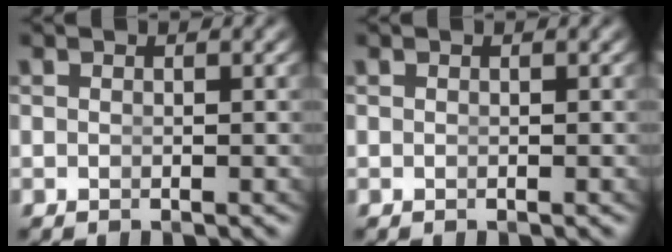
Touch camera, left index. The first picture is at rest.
{"total": 0.0}